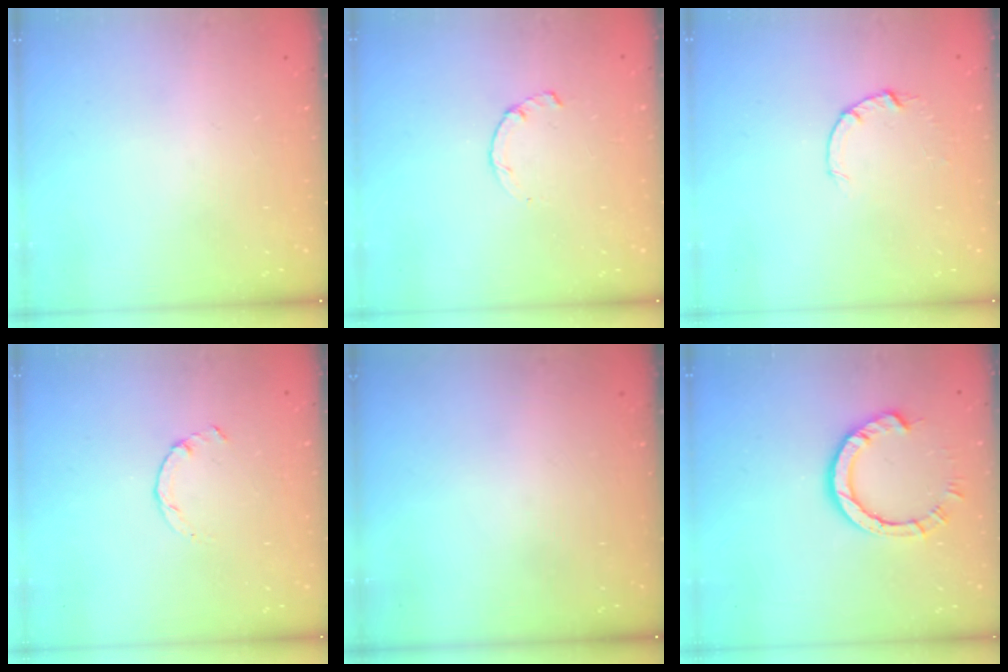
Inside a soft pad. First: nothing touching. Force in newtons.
{"total": 1.7, "press": 1.7, "slide": 0.3}
{"total": 2.6, "press": 2.6, "slide": 0.4}
{"total": 0.9, "press": 0.9, "slide": 0.3}
{"total": 0.0}
{"total": 7.7, "press": 7.7, "slide": 0.6}